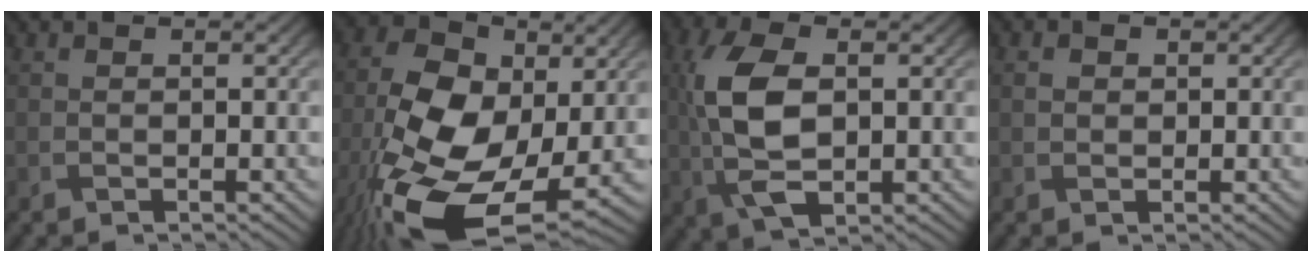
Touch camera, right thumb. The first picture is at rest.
{"total": 18.0, "force": [-4.3, 10.5, 14.1], "torque": [-0.305, -0.010, -0.084]}
{"total": 9.8, "force": [0.4, 5.3, 8.3], "torque": [-0.199, 0.002, 0.007]}
{"total": 1.2, "force": [0.2, 1.1, 0.4], "torque": [-0.011, -0.001, 0.000]}